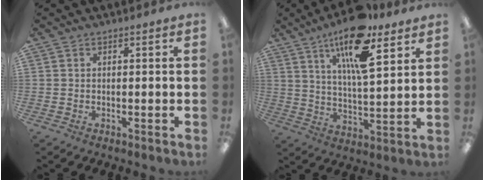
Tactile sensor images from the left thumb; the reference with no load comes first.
{"total": 16.6, "force": [10.6, 5.1, 11.7], "torque": [-0.198, -0.047, 0.173]}